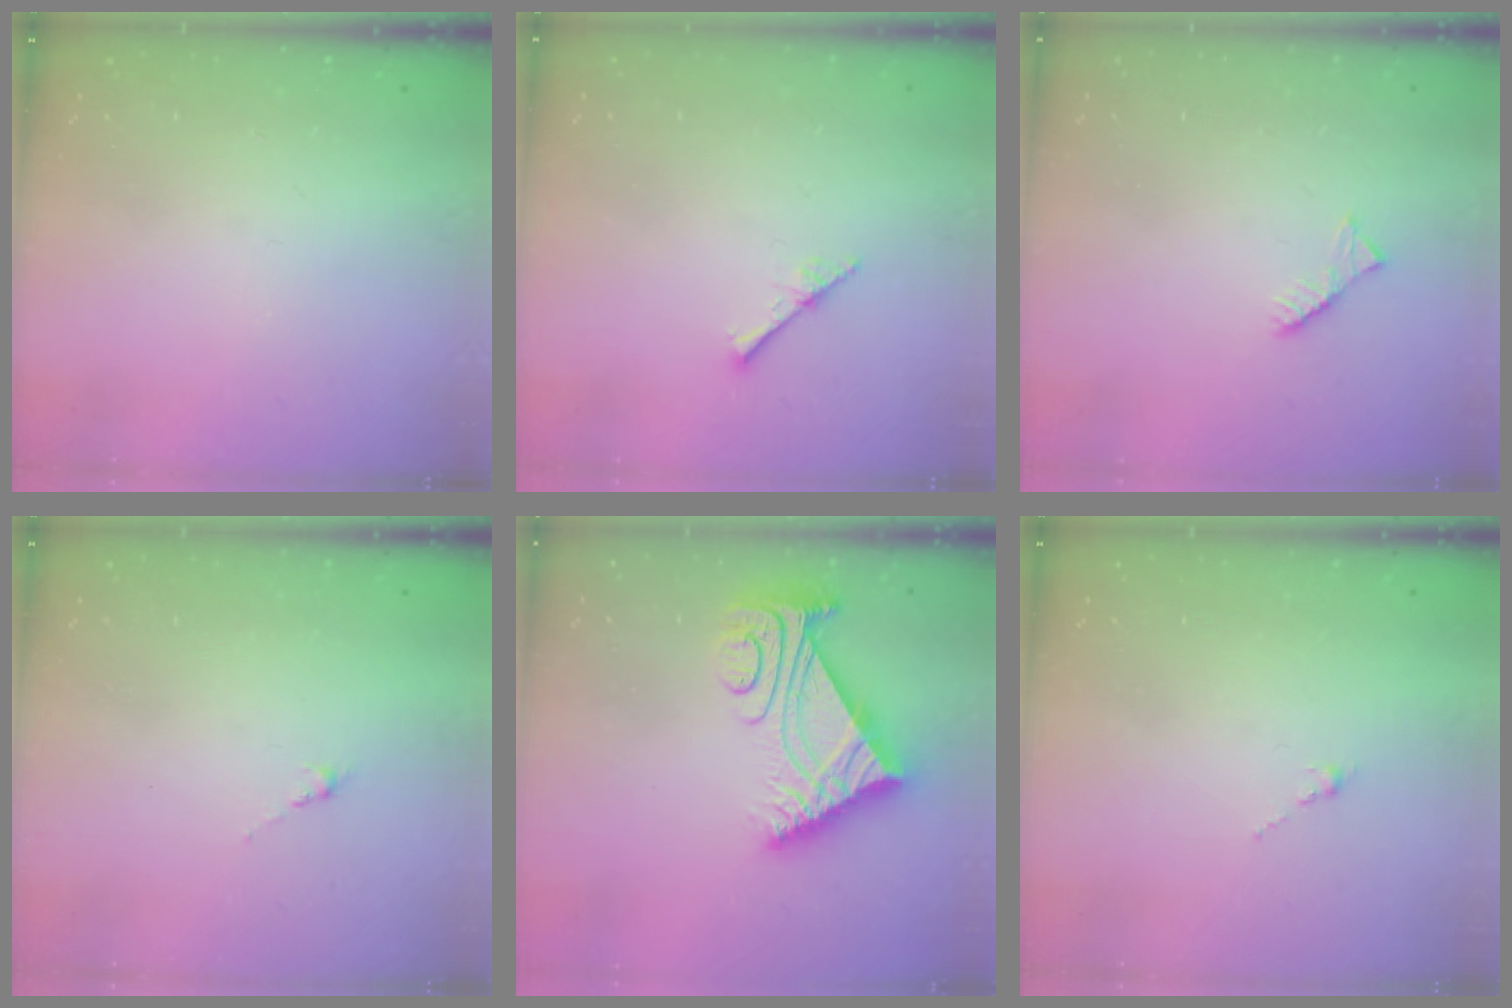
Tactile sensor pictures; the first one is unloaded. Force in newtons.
{"total": 2.3, "press": 2.3, "slide": 0.2}
{"total": 2.6, "press": 2.6, "slide": 0.4}
{"total": 0.5, "press": 0.3, "slide": 0.4}
{"total": 8.6, "press": 8.5, "slide": 1.0}
{"total": 0.0}